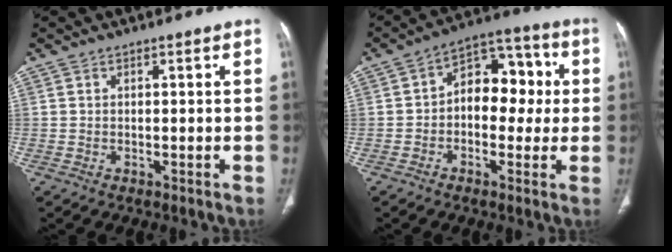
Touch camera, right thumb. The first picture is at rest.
{"total": 12.5, "force": [0.5, 8.3, 9.3], "torque": [-0.087, 0.038, -0.005]}